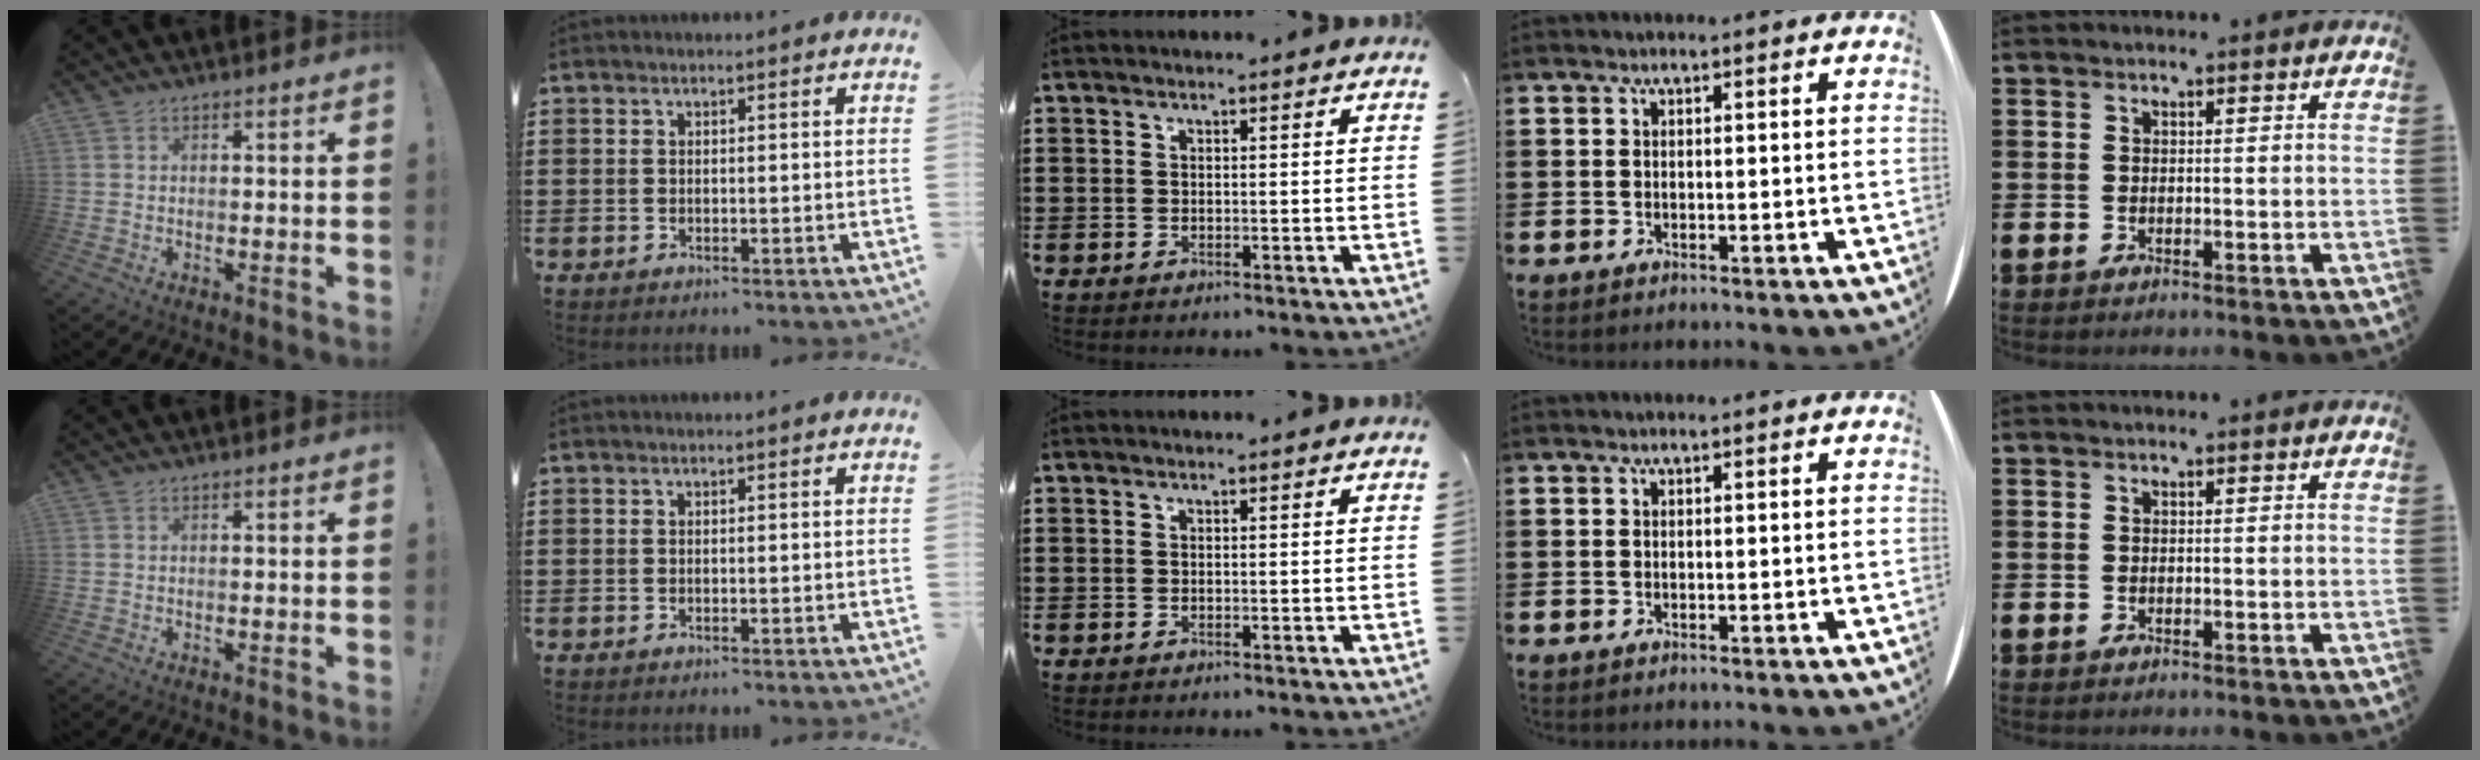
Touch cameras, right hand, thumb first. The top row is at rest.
{}